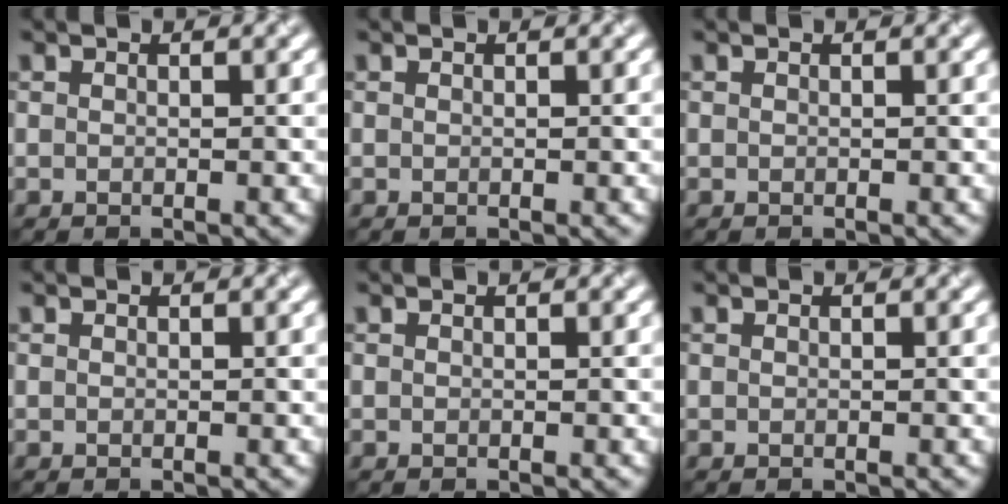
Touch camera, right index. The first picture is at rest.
{"total": 0.0}
{"total": 0.0}
{"total": 0.0}
{"total": 0.0}
{"total": 0.0}